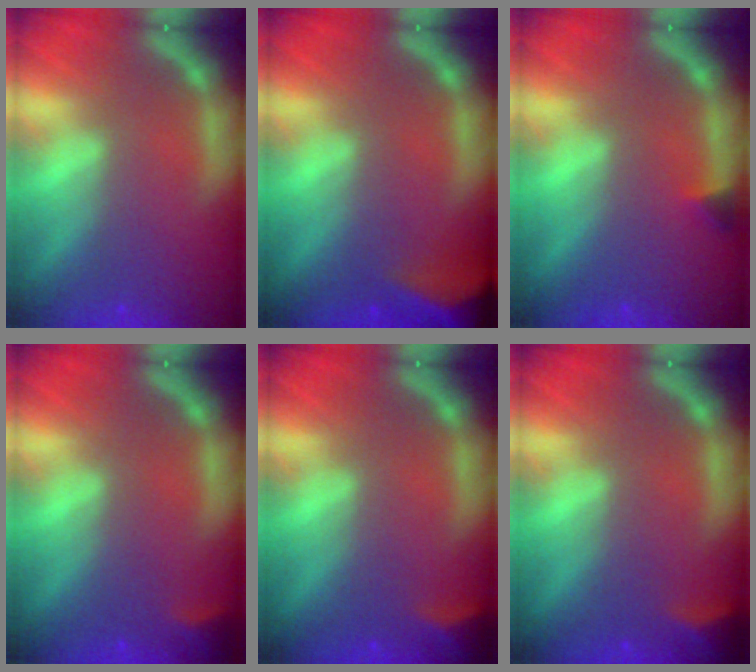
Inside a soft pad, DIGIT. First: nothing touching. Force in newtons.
{"total": 8.9}
{"total": 0.9}
{"total": 1.4}
{"total": 2.4}
{"total": 2.4}